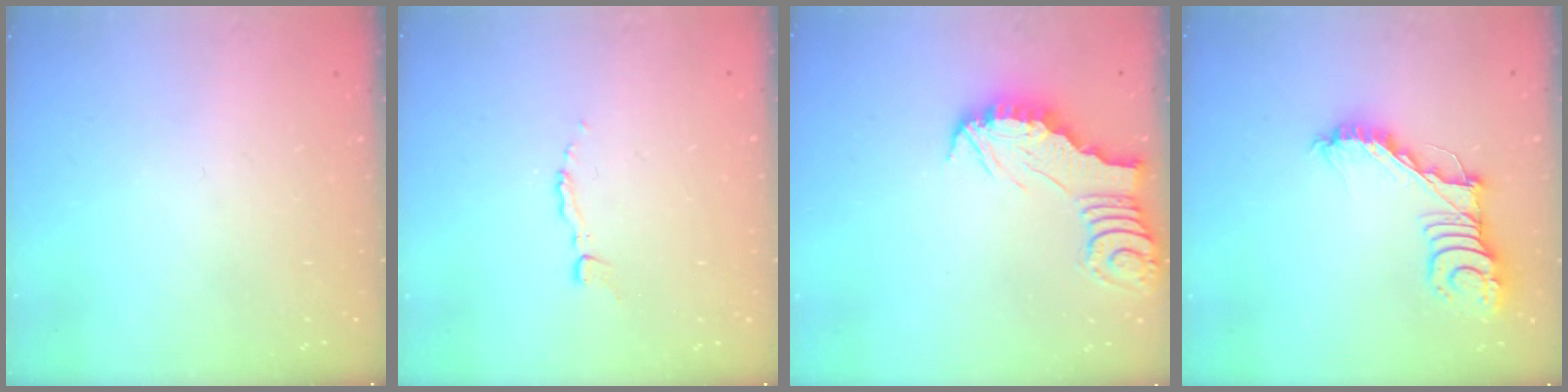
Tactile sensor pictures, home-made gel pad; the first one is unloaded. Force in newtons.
{"total": 2.7, "press": 2.7, "slide": 0.2}
{"total": 2.6, "press": 2.6, "slide": 0.2}
{"total": 15.6, "press": 15.6, "slide": 0.5}